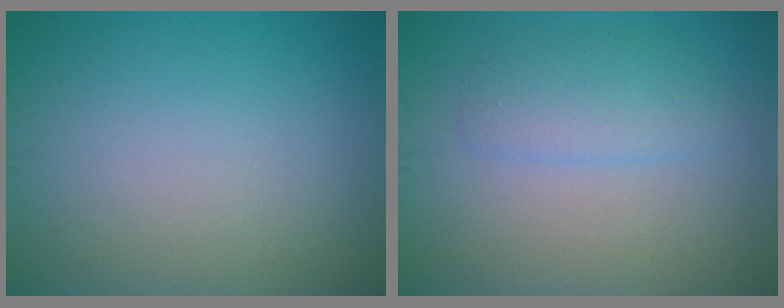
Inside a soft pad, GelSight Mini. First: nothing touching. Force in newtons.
{"total": 2.2, "press": 2.2, "slide": 0.1}